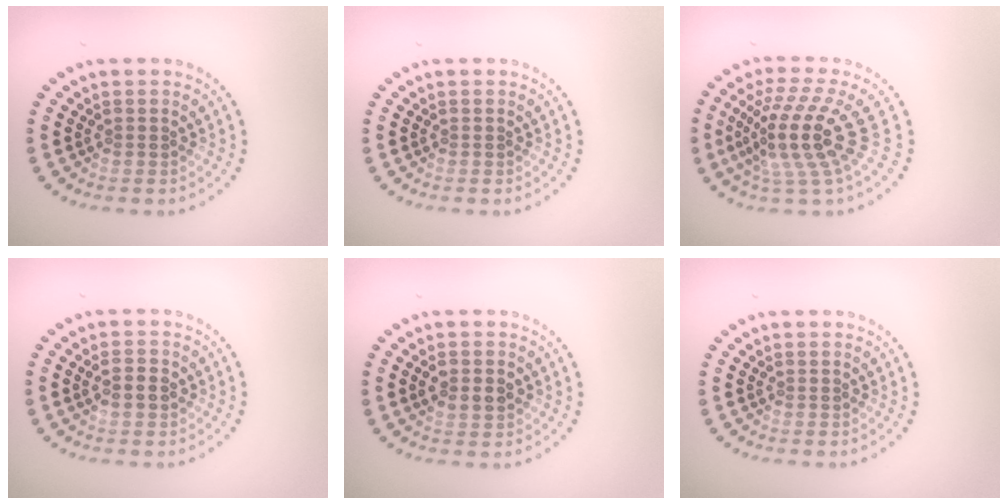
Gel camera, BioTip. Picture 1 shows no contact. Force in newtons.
{"total": 0.0}
{"total": 5.3, "press": 3.9, "slide": 3.6}
{"total": 1.6, "press": 1.6, "slide": 0.1}
{"total": 2.5, "press": 2.5, "slide": 0.2}
{"total": 0.0}